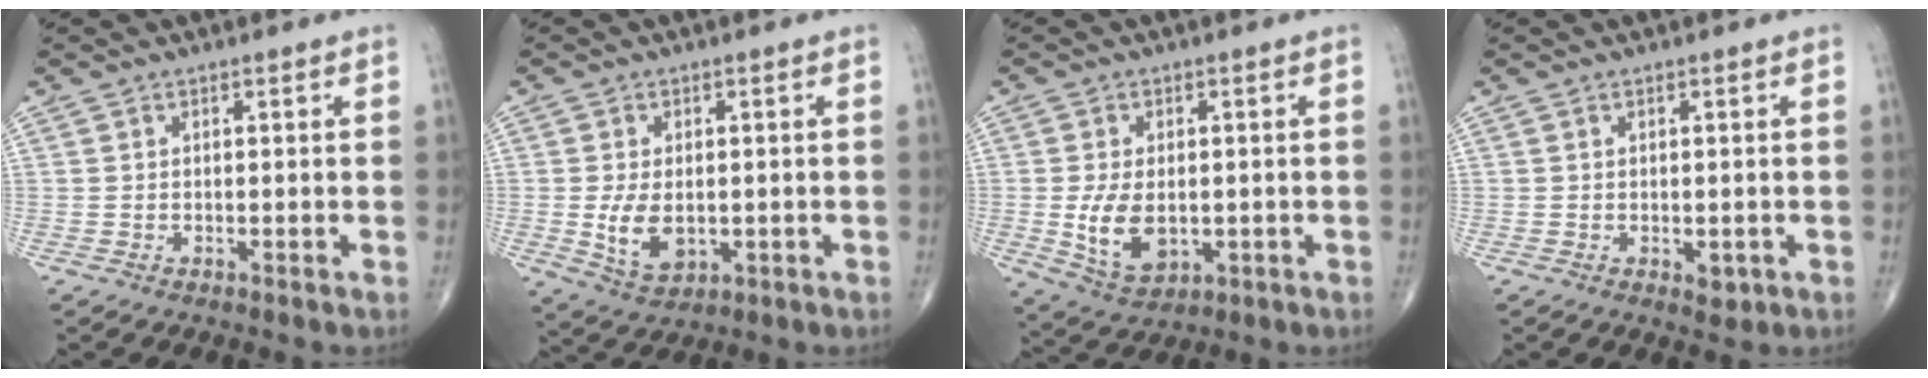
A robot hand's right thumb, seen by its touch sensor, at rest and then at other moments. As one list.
[{"total": 7.0, "force": [-0.7, 4.3, 5.4], "torque": [-0.088, -0.012, -0.001]}, {"total": 8.6, "force": [-0.9, 5.3, 6.7], "torque": [-0.112, -0.010, -0.003]}, {"total": 1.9, "force": [-0.5, 1.2, 1.4], "torque": [-0.008, -0.002, -0.002]}]